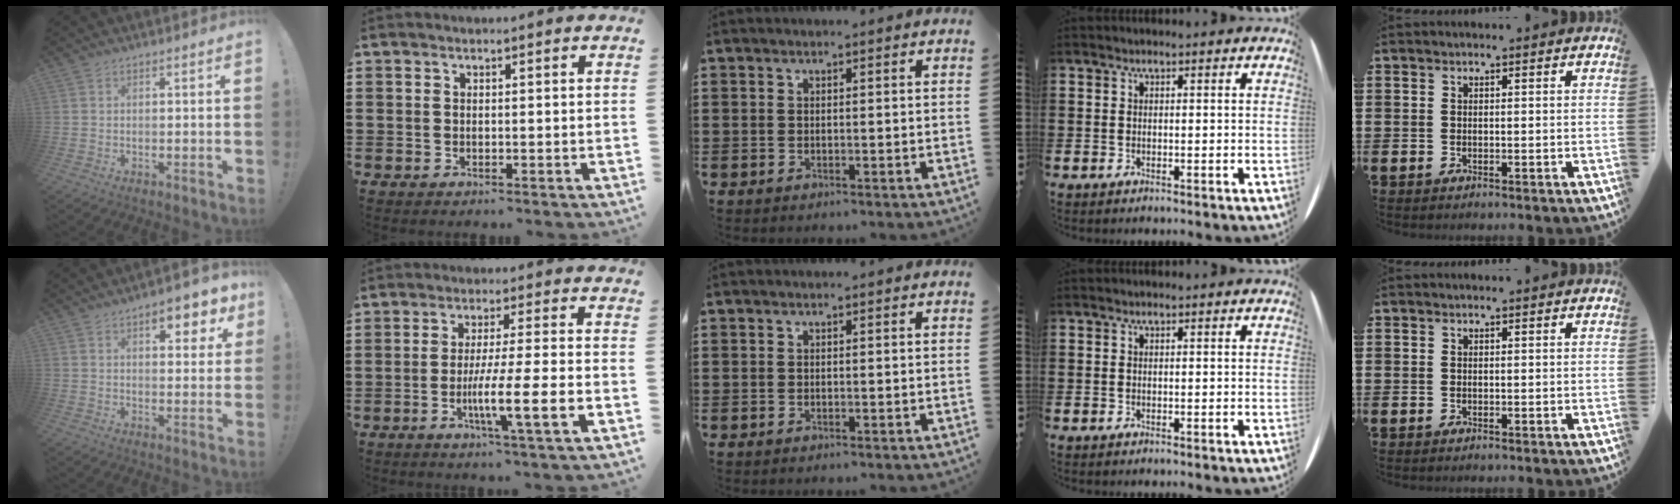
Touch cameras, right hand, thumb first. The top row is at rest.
{"thumb": {"total": 8.4, "force": [4.4, 3.6, 6.2], "torque": [-0.069, -0.020, 0.070]}, "index": {"total": 9.0, "force": [-3.0, 0.0, 8.5], "torque": [-0.154, -0.015, -0.056]}}